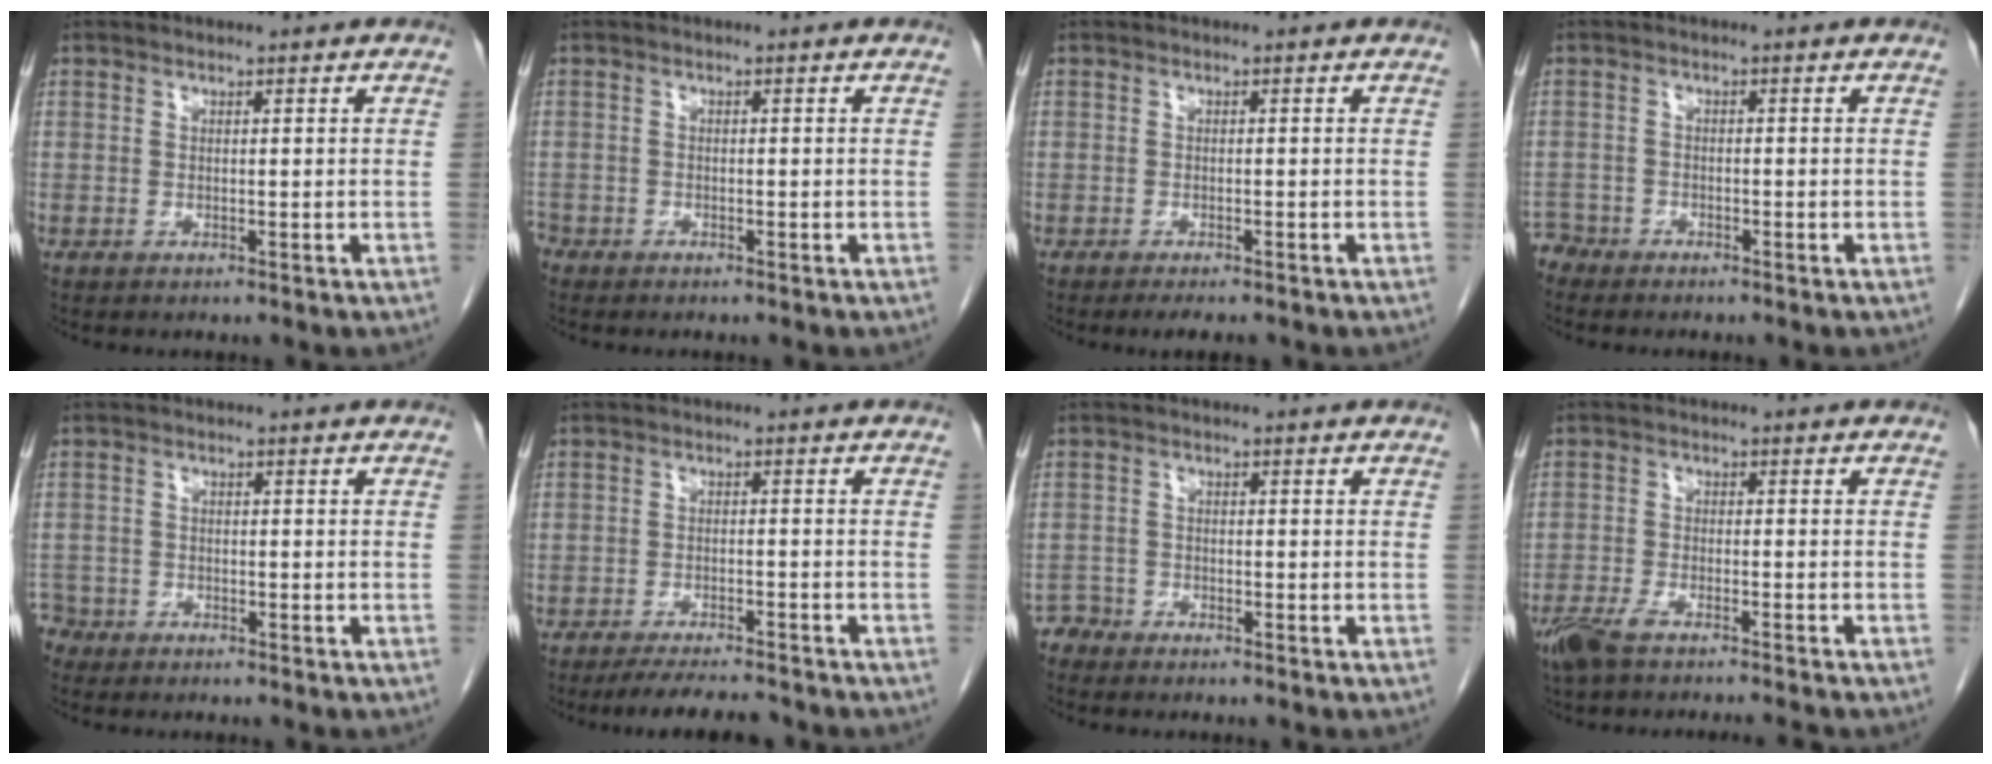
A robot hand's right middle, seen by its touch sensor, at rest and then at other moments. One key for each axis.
{"total": 1.7, "fx": -1.4, "fy": 0.9, "fz": 0.2, "tx": -0.005, "ty": 0.000, "tz": -0.026}
{"total": 4.0, "fx": -3.3, "fy": 0.9, "fz": 2.0, "tx": -0.025, "ty": -0.007, "tz": -0.046}
{"total": 2.2, "fx": -2.1, "fy": 0.5, "fz": -0.6, "tx": 0.017, "ty": -0.003, "tz": -0.042}
{"total": 2.8, "fx": -2.4, "fy": 1.4, "fz": -0.5, "tx": 0.010, "ty": 0.002, "tz": -0.050}
{"total": 7.1, "fx": -6.5, "fy": 0.8, "fz": 2.7, "tx": -0.039, "ty": -0.012, "tz": -0.102}
{"total": 2.0, "fx": -1.8, "fy": 0.4, "fz": -0.7, "tx": 0.022, "ty": -0.002, "tz": -0.036}
{"total": 8.3, "fx": -7.1, "fy": 0.7, "fz": 4.2, "tx": -0.073, "ty": -0.013, "tz": -0.118}